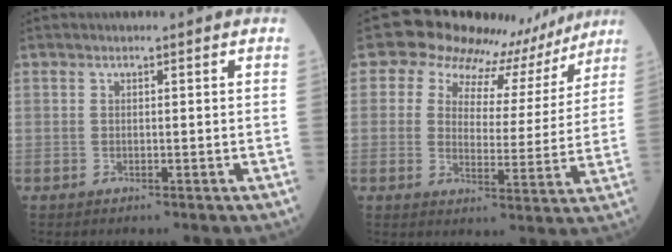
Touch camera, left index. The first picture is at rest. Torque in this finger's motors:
{"motor_torque": [1.09, -1.05, 0.16, -0.01]}